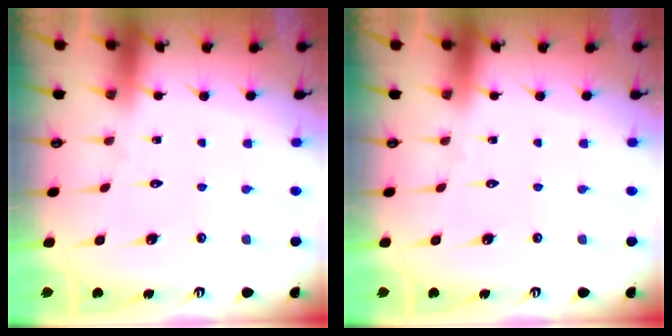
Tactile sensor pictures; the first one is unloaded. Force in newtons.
{"total": 0.0}